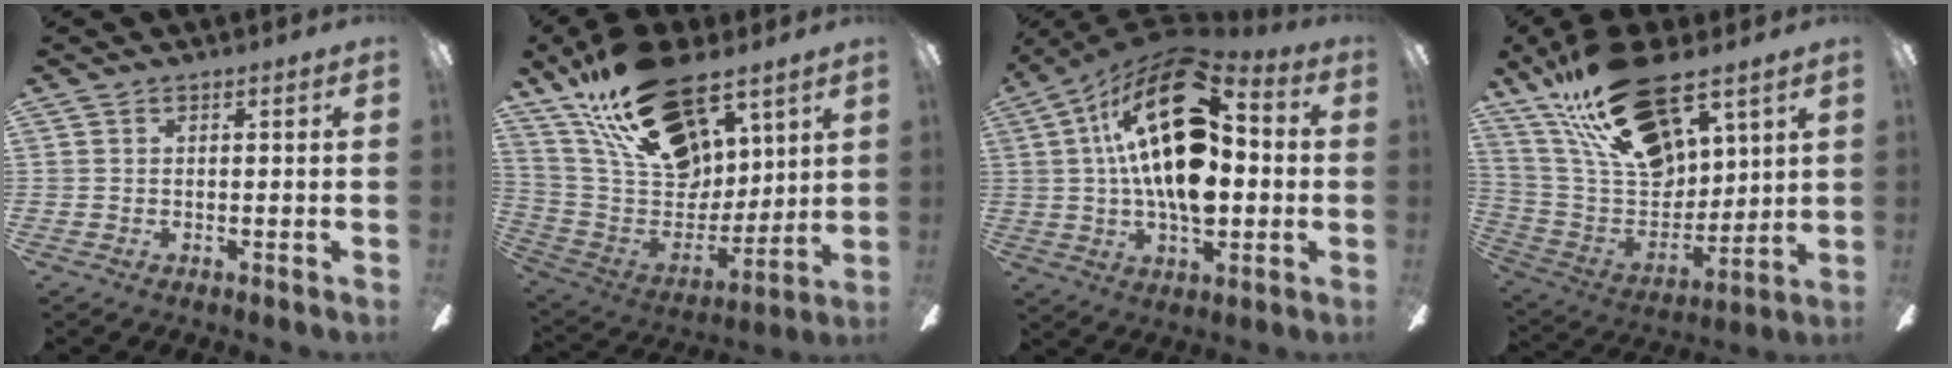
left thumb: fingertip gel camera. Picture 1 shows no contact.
{"total": 27.6, "force": [16.8, 14.7, 16.2], "torque": [-0.292, -0.090, 0.304]}
{"total": 25.6, "force": [5.8, 13.5, 20.9], "torque": [-0.362, -0.026, 0.090]}
{"total": 25.5, "force": [16.3, 11.8, 15.7], "torque": [-0.285, -0.082, 0.291]}